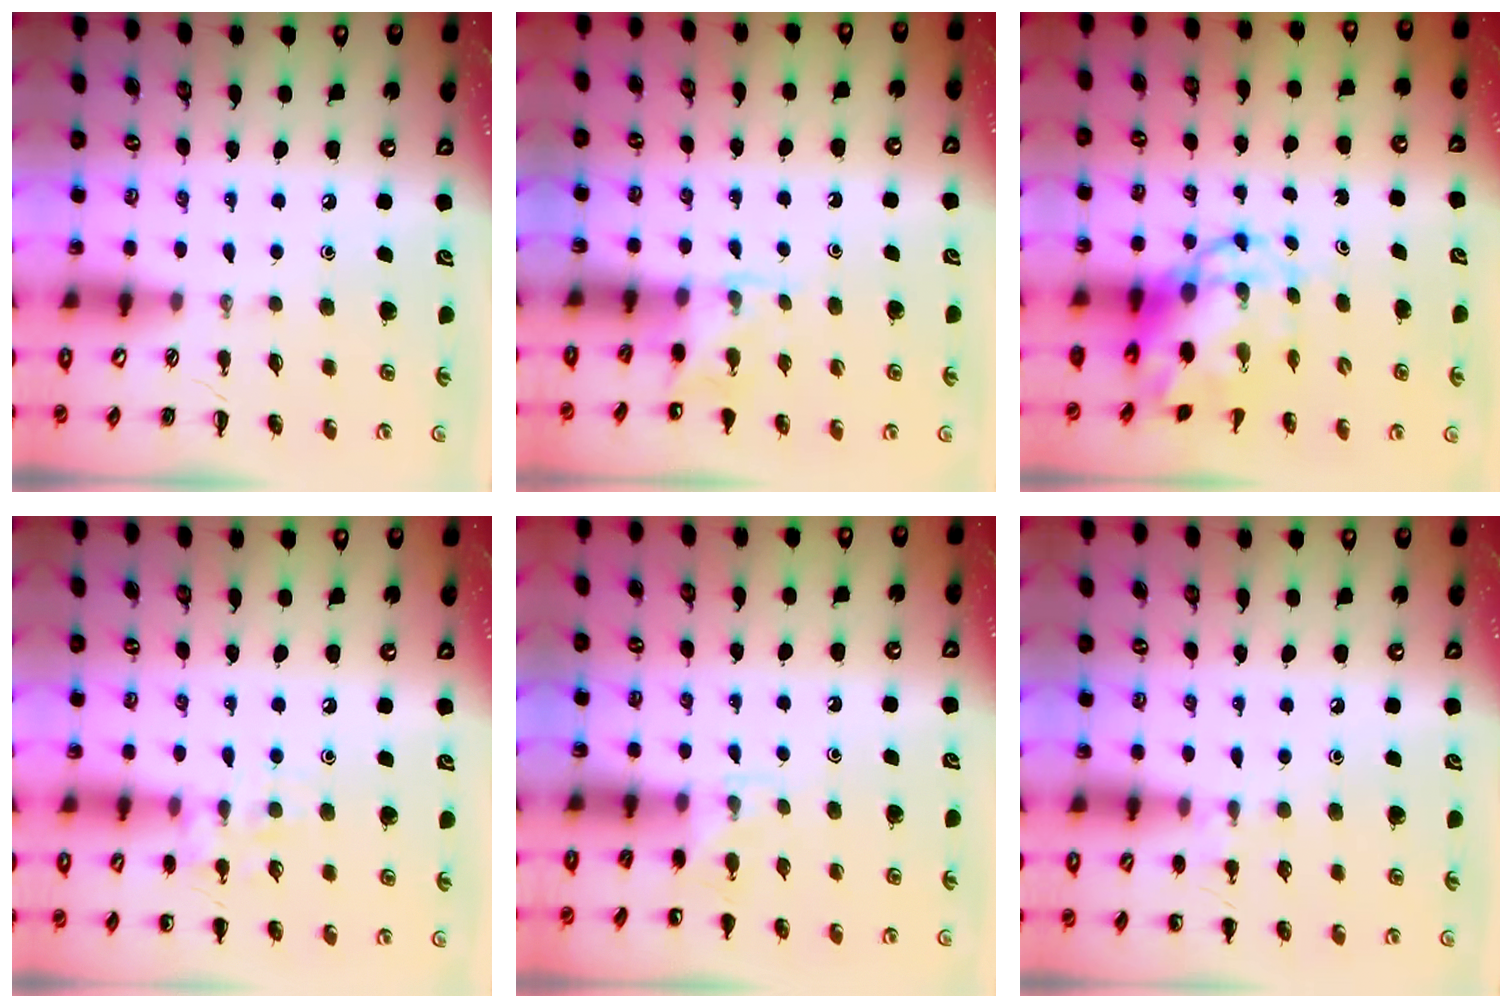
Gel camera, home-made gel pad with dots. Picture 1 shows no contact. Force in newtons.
{"total": 4.3, "press": 4.1, "slide": 1.3}
{"total": 7.5, "press": 7.3, "slide": 1.6}
{"total": 8.5, "press": 8.4, "slide": 1.0}
{"total": 4.0, "press": 3.8, "slide": 1.3}
{"total": 6.3, "press": 6.0, "slide": 2.0}